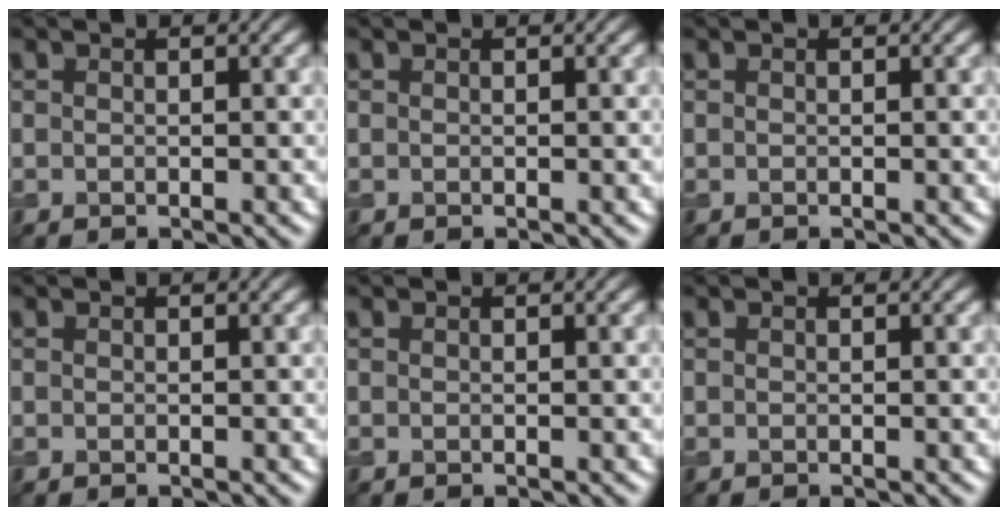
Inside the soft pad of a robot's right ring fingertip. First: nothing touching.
{"total": 0.0}
{"total": 0.0}
{"total": 0.0}
{"total": 0.0}
{"total": 0.0}